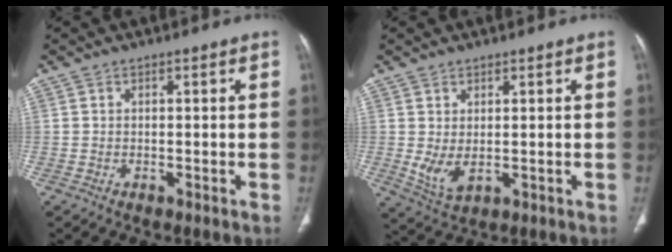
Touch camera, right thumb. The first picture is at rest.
{"total": 4.6, "force": [0.2, 2.3, 3.9], "torque": [-0.078, -0.009, 0.018]}